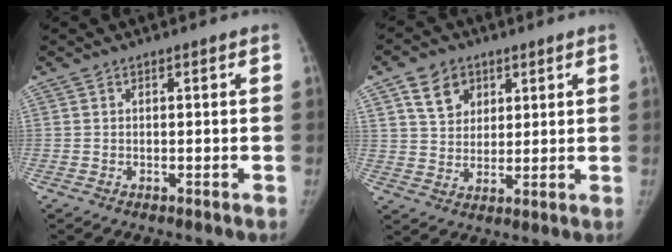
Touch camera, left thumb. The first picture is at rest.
{"total": 8.3, "force": [4.2, 6.2, 3.6], "torque": [-0.036, -0.017, 0.076]}